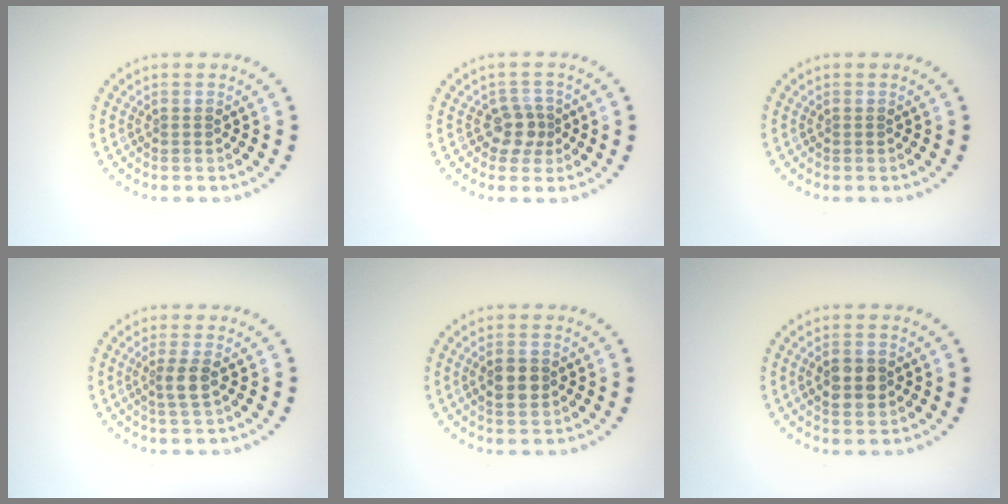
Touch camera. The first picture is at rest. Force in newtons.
{"total": 2.2, "press": 1.8, "slide": 1.2}
{"total": 0.0}
{"total": 1.9, "press": 1.6, "slide": 1.0}
{"total": 2.5, "press": 2.5, "slide": 0.1}
{"total": 3.2, "press": 3.2, "slide": 0.1}